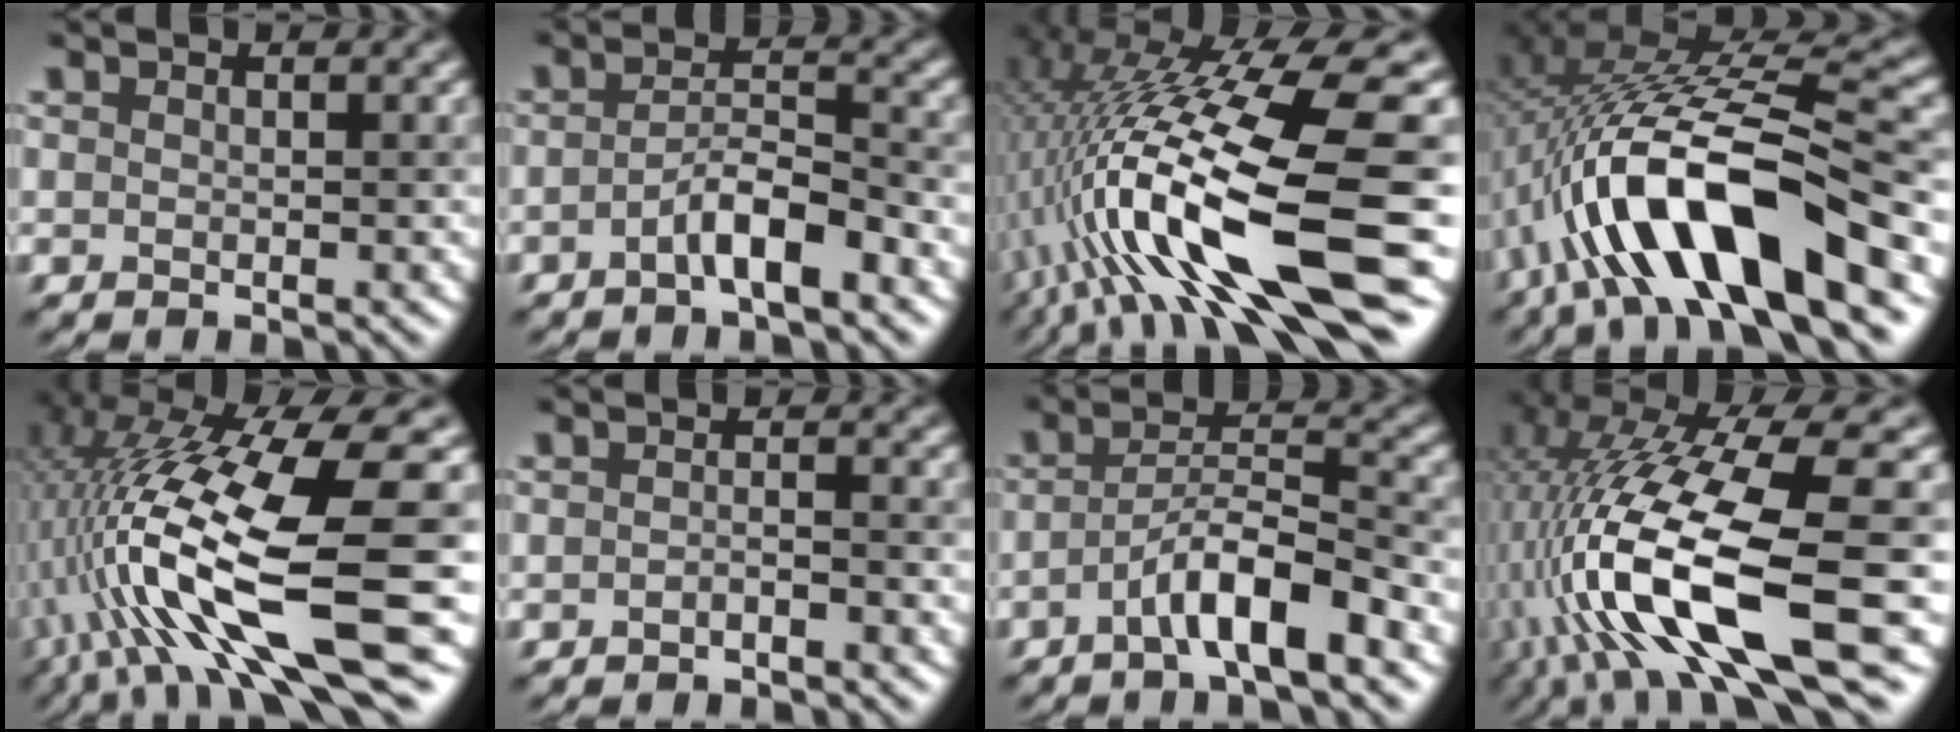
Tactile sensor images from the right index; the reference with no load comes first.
{"total": 3.5, "force": [-1.8, 0.8, 2.9], "torque": [-0.053, 0.013, -0.037]}
{"total": 16.8, "force": [-1.9, 4.3, 16.1], "torque": [-0.292, 0.017, -0.030]}
{"total": 13.3, "force": [-4.6, 4.1, 11.8], "torque": [-0.216, 0.015, -0.078]}
{"total": 15.0, "force": [-2.0, 3.7, 14.4], "torque": [-0.277, 0.009, -0.024]}
{"total": 1.0, "force": [-0.8, 0.2, 0.6], "torque": [-0.012, 0.001, -0.015]}
{"total": 5.2, "force": [-2.6, 0.9, 4.4], "torque": [-0.074, 0.014, -0.052]}
{"total": 14.5, "force": [-3.9, 4.2, 13.3], "torque": [-0.267, 0.007, -0.057]}